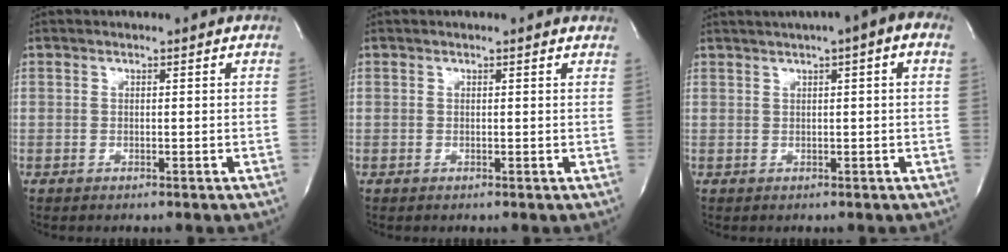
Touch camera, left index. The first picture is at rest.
{"total": 1.7, "force": [1.6, 0.2, 0.5], "torque": [-0.013, 0.001, 0.007]}
{"total": 7.3, "force": [3.7, 0.6, 6.3], "torque": [-0.088, 0.033, 0.049]}